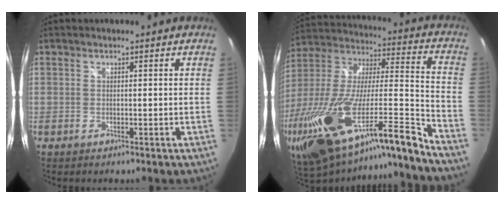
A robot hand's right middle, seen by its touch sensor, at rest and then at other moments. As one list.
[{"total": 30.1, "force": [-19.9, 3.8, 22.2], "torque": [-0.378, -0.078, -0.334]}]